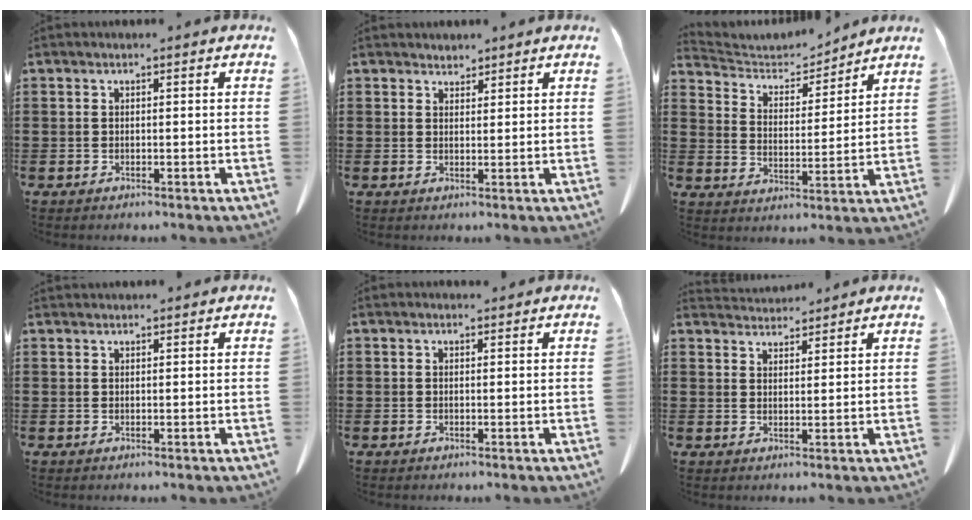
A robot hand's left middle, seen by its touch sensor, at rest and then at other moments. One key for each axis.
{"total": 1.8, "fx": 1.7, "fy": 0.5, "fz": -0.1, "tx": -0.003, "ty": 0.001, "tz": 0.034}
{"total": 4.8, "fx": 4.6, "fy": 1.3, "fz": 0.4, "tx": -0.034, "ty": -0.033, "tz": 0.077}
{"total": 1.2, "fx": 1.1, "fy": 0.1, "fz": 0.1, "tx": -0.004, "ty": 0.001, "tz": 0.022}
{"total": 0.7, "fx": 0.7, "fy": 0.2, "fz": 0.1, "tx": -0.004, "ty": 0.002, "tz": 0.013}
{"total": 3.6, "fx": 3.5, "fy": 0.5, "fz": 0.2, "tx": -0.014, "ty": -0.012, "tz": 0.066}